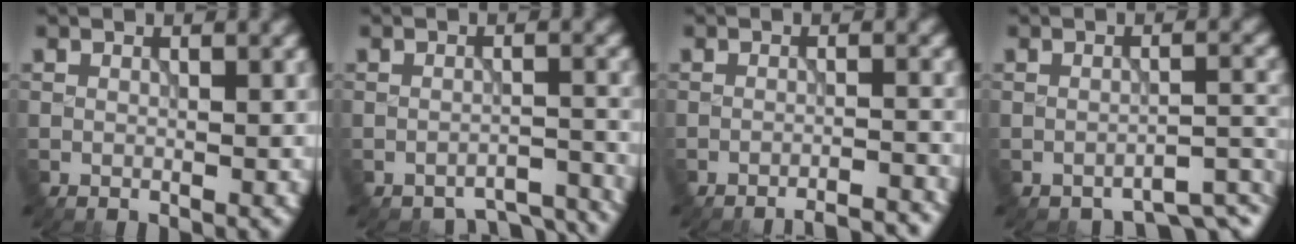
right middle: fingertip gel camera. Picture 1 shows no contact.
{"total": 4.3, "force": [-4.2, 0.9, 0.6], "torque": [-0.012, -0.004, -0.040]}
{"total": 5.0, "force": [-4.8, 0.8, 1.4], "torque": [-0.007, 0.017, -0.056]}
{"total": 2.5, "force": [-2.3, 0.3, 0.8], "torque": [-0.006, 0.000, -0.035]}